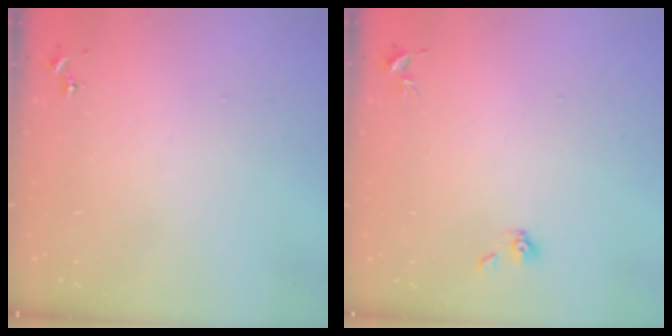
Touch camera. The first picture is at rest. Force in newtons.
{"total": 5.3, "press": 5.2, "slide": 1.1}